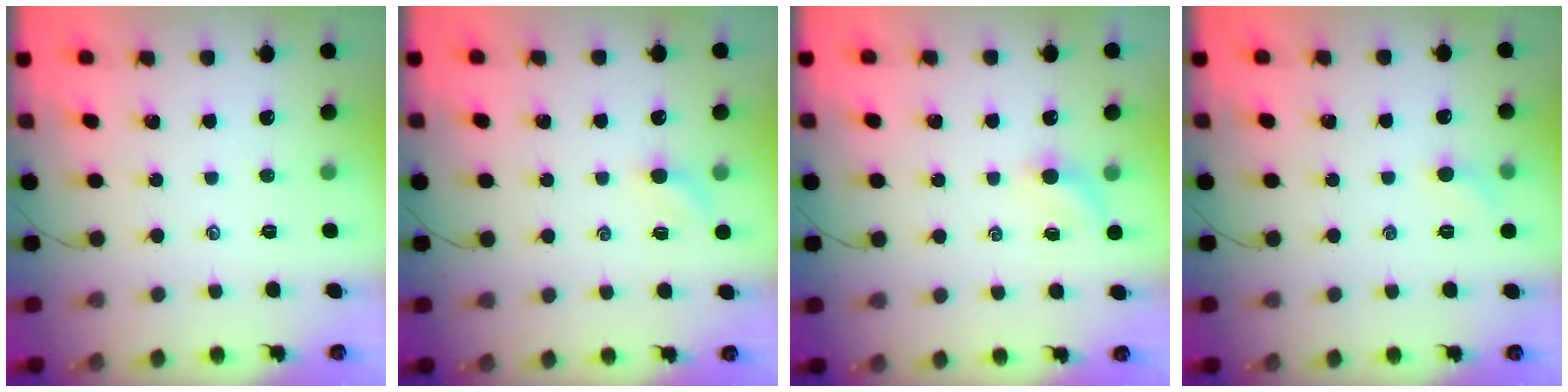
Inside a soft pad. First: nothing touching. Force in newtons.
{"total": 3.6, "press": 3.4, "slide": 1.1}
{"total": 3.5, "press": 3.4, "slide": 0.9}
{"total": 4.5, "press": 4.3, "slide": 1.5}